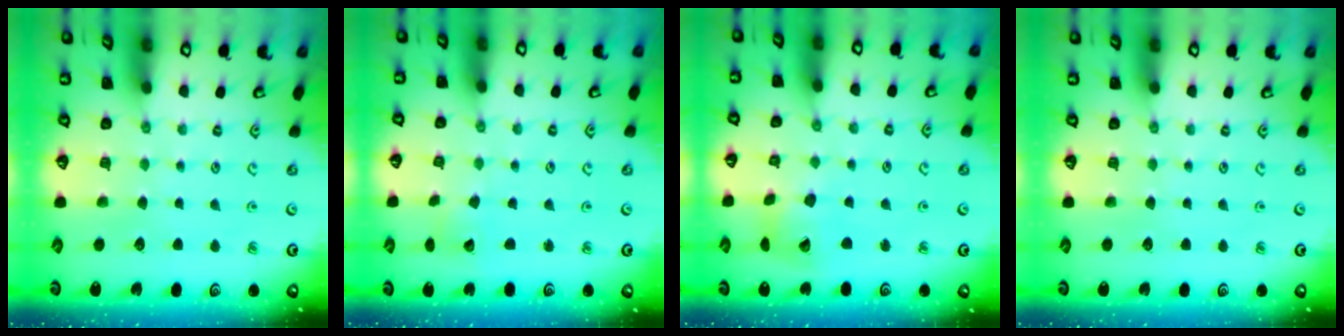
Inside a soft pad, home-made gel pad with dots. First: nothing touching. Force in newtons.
{"total": 2.9, "press": 2.9, "slide": 0.2}
{"total": 10.5, "press": 10.4, "slide": 1.3}
{"total": 0.0}